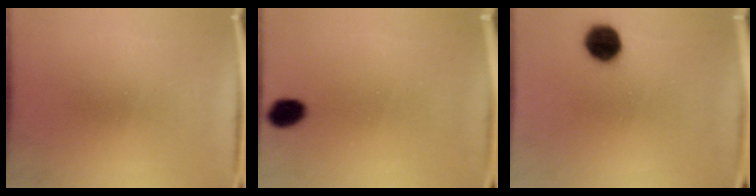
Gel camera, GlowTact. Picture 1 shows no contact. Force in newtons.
{"total": 2.3}
{"total": 6.3}